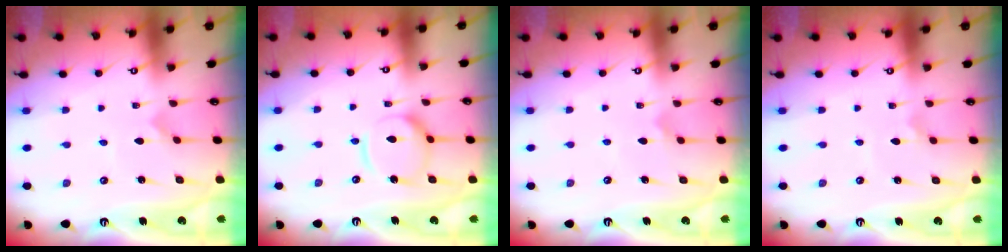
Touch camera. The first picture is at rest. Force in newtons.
{"total": 12.7, "press": 12.7, "slide": 1.2}
{"total": 3.8, "press": 3.8, "slide": 0.5}
{"total": 2.3, "press": 2.3, "slide": 0.1}